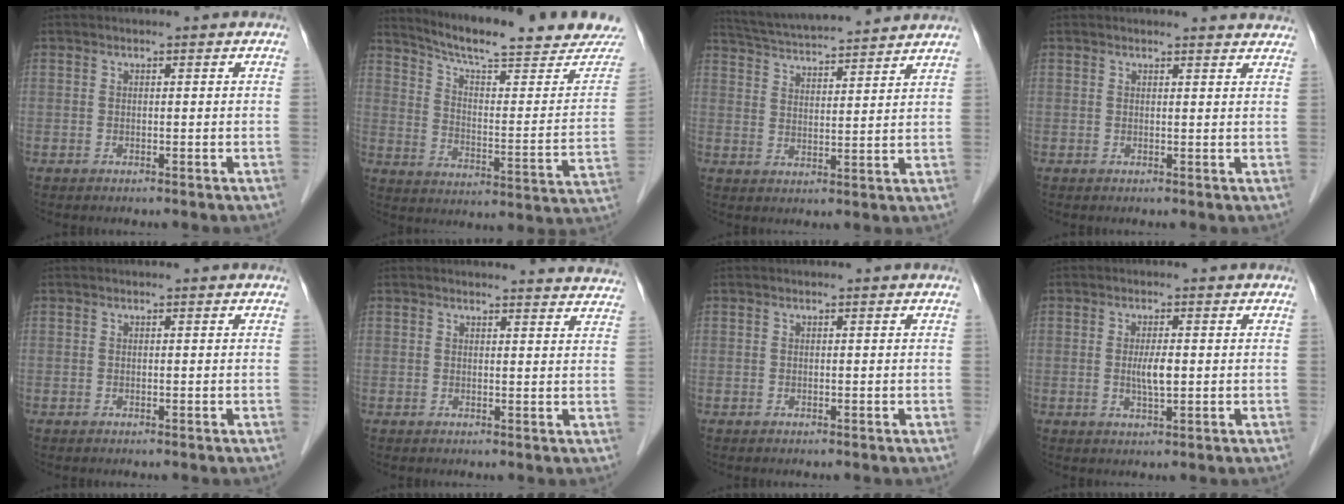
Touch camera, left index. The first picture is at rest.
{"total": 21.8, "force": [19.7, 2.0, 9.0], "torque": [-0.132, -0.052, 0.262]}
{"total": 15.6, "force": [14.4, 1.1, 5.9], "torque": [-0.111, 0.031, 0.219]}
{"total": 5.2, "force": [5.1, 0.5, 0.7], "torque": [-0.004, -0.005, 0.036]}
{"total": 0.0}
{"total": 9.0, "force": [8.9, 0.9, 0.8], "torque": [0.014, -0.025, 0.070]}
{"total": 0.0}
{"total": 3.0, "force": [-0.1, 0.5, 3.0], "torque": [-0.058, -0.004, 0.000]}